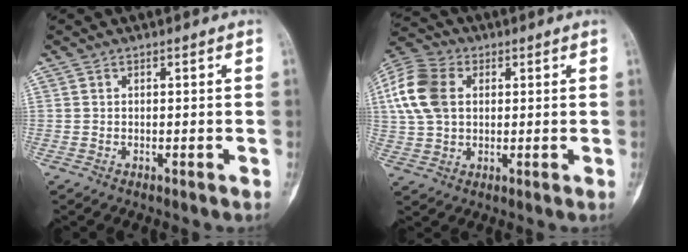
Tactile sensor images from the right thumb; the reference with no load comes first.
{"total": 13.4, "force": [2.8, 9.4, 9.1], "torque": [-0.189, 0.014, 0.050]}